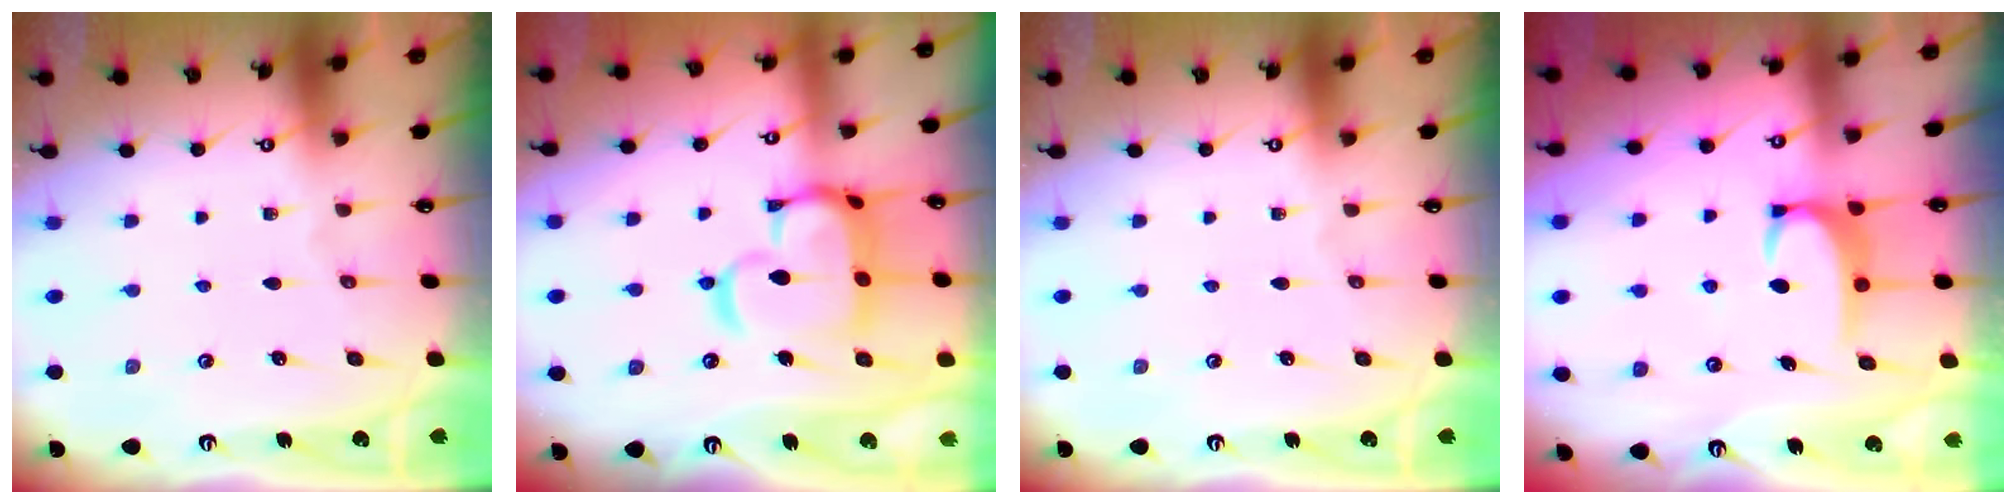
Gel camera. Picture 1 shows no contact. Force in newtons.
{"total": 15.5, "press": 15.4, "slide": 1.6}
{"total": 0.0}
{"total": 3.4, "press": 3.4, "slide": 0.5}